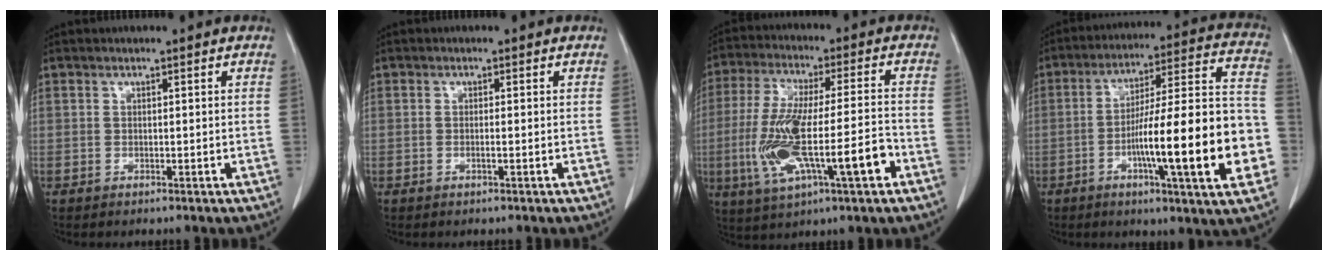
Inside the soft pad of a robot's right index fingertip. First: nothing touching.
{"total": 0.7, "force": [-0.2, -0.1, 0.7], "torque": [-0.014, -0.001, -0.003]}
{"total": 15.9, "force": [-4.6, 2.6, 15.1], "torque": [-0.293, -0.002, -0.073]}
{"total": 22.1, "force": [-5.7, 1.7, 21.3], "torque": [-0.278, 0.014, -0.084]}